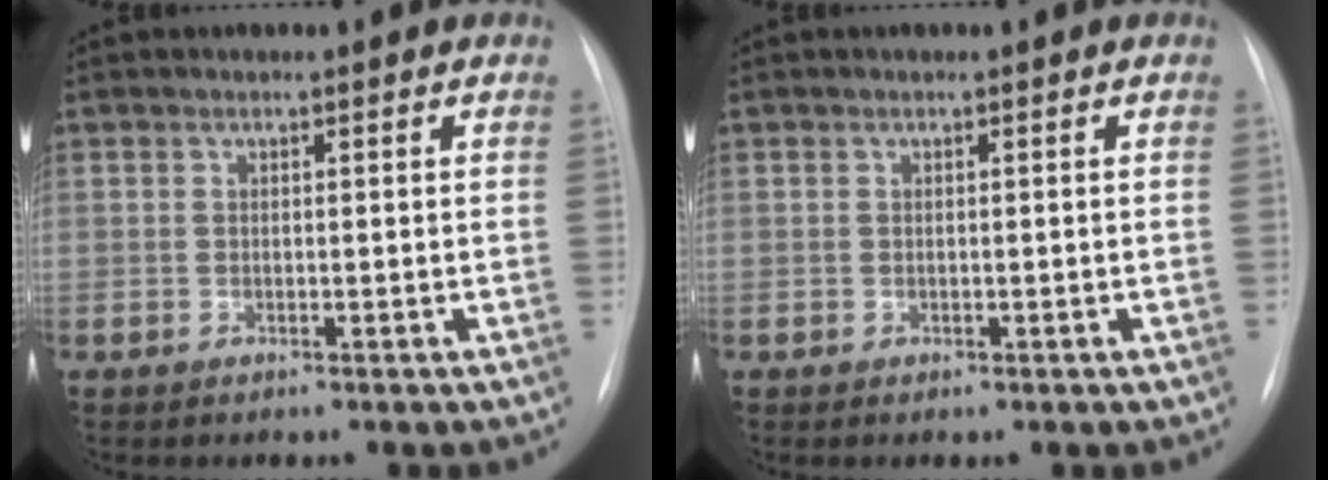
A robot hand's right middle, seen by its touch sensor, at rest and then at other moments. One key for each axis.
{"total": 0.0}